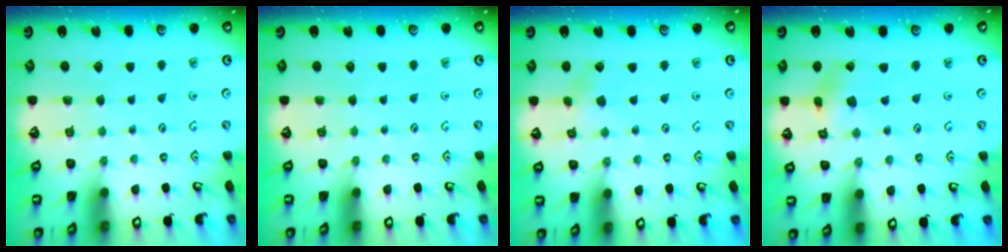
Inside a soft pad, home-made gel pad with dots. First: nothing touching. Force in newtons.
{"total": 0.0}
{"total": 2.5, "press": 2.4, "slide": 0.6}
{"total": 2.8, "press": 2.7, "slide": 0.4}